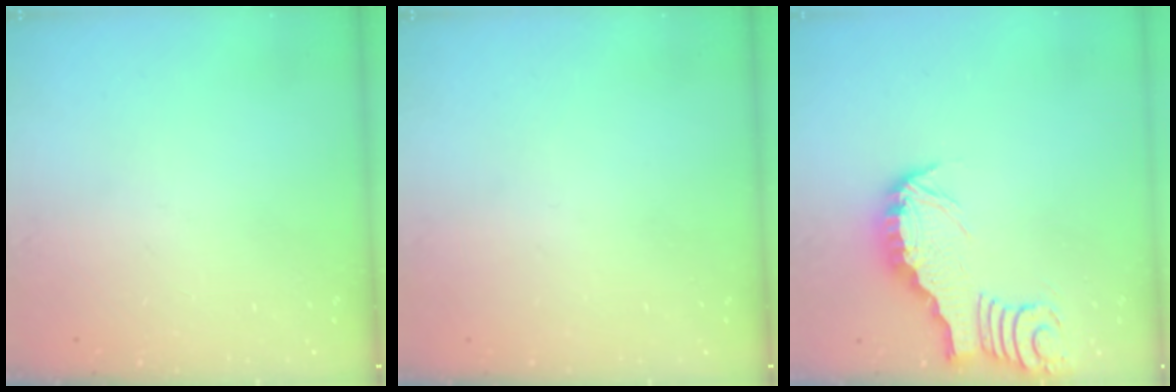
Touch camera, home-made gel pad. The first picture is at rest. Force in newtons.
{"total": 0.0}
{"total": 3.2, "press": 3.2, "slide": 0.4}